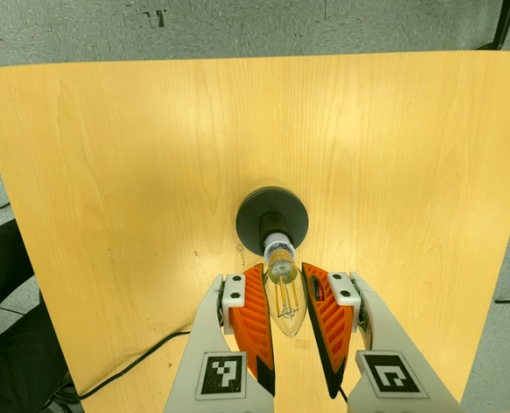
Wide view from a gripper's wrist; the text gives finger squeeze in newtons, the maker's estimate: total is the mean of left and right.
{"total": 12.0, "left": 11.6, "right": 12.3}